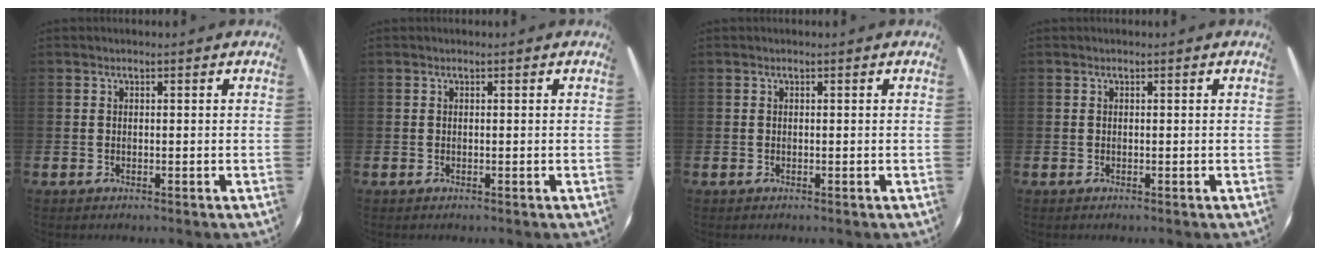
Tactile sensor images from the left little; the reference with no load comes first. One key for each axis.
{"total": 0.0}
{"total": 0.0}
{"total": 0.0}